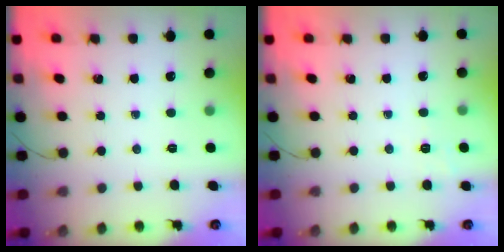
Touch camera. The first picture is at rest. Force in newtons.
{"total": 1.9, "press": 0.9, "slide": 1.6}